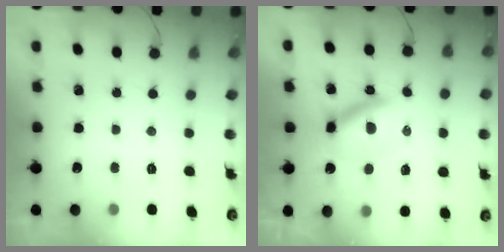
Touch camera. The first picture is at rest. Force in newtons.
{"total": 6.8, "press": 6.7, "slide": 1.1}